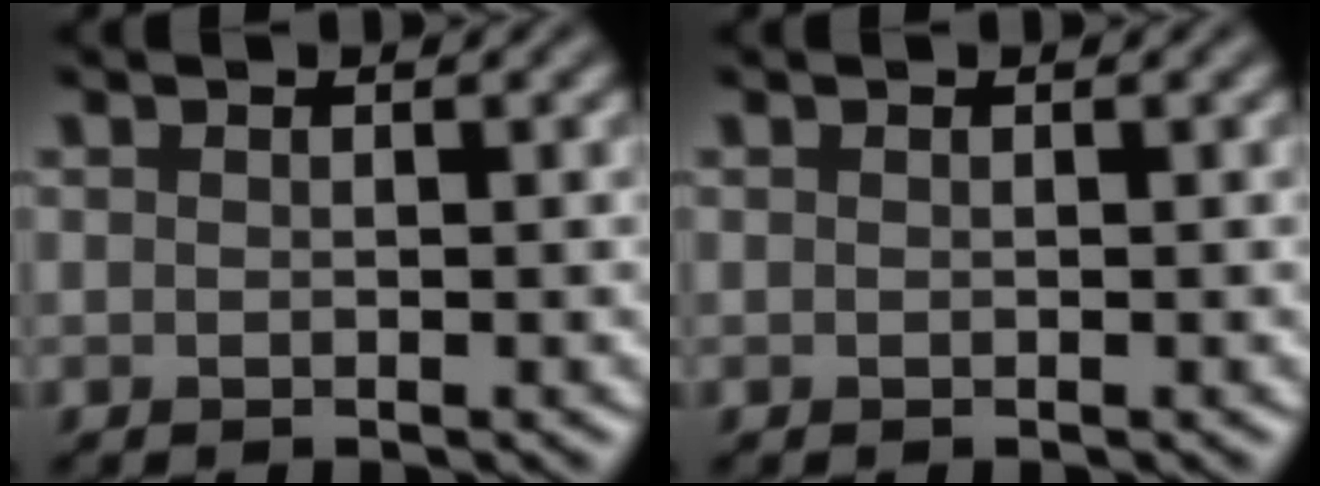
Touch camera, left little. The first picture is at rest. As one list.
[{"total": 0.0}]